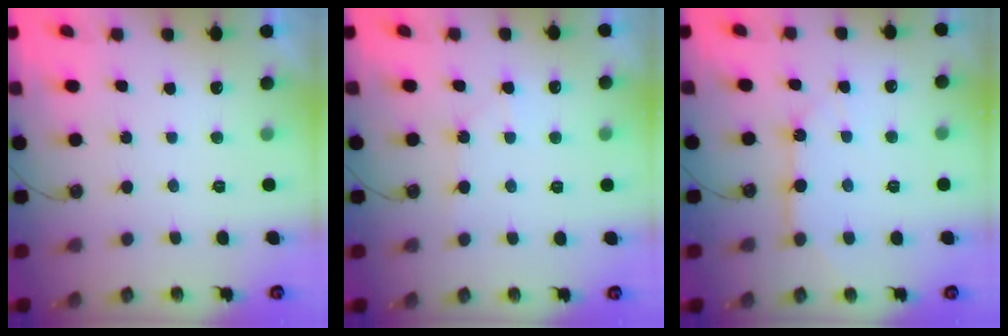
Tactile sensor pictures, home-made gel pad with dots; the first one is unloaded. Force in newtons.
{"total": 4.6, "press": 4.6, "slide": 0.7}
{"total": 7.7, "press": 7.7, "slide": 0.3}